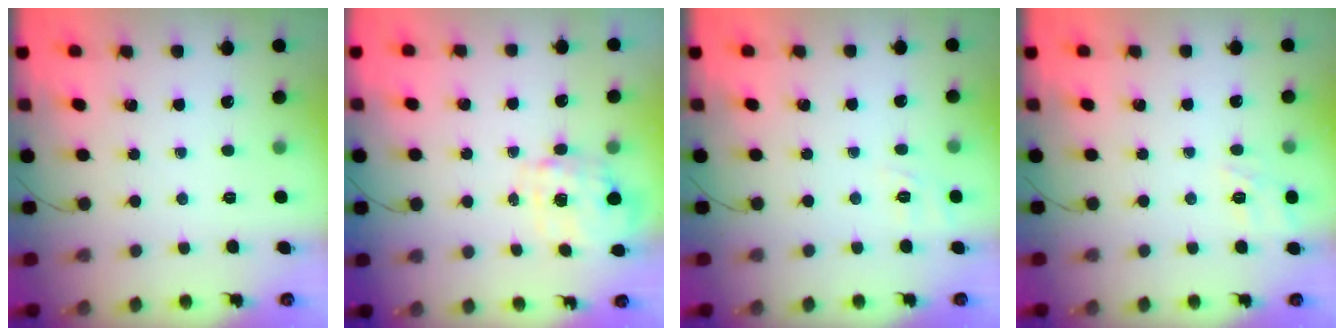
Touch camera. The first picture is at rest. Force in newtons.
{"total": 4.0, "press": 3.9, "slide": 0.8}
{"total": 2.3, "press": 1.3, "slide": 1.9}
{"total": 10.0, "press": 9.9, "slide": 1.3}